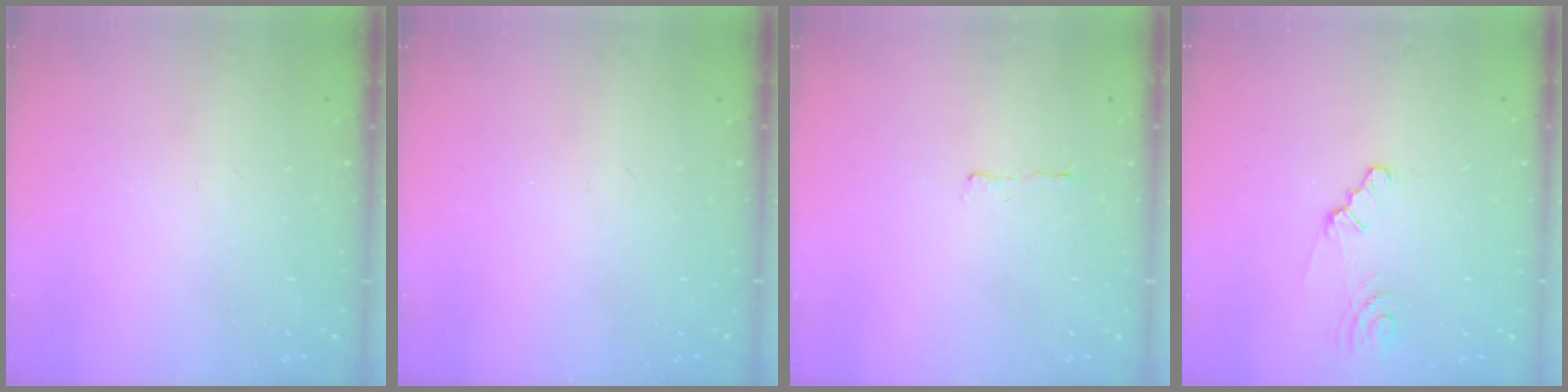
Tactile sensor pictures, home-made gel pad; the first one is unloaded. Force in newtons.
{"total": 0.0}
{"total": 2.9, "press": 2.8, "slide": 0.5}
{"total": 2.2, "press": 2.2, "slide": 0.4}